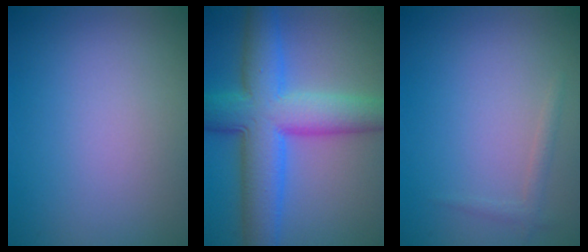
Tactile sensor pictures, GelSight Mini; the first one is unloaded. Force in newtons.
{"total": 10.0, "press": 10.0, "slide": 0.1}
{"total": 1.0, "press": 1.0, "slide": 0.0}